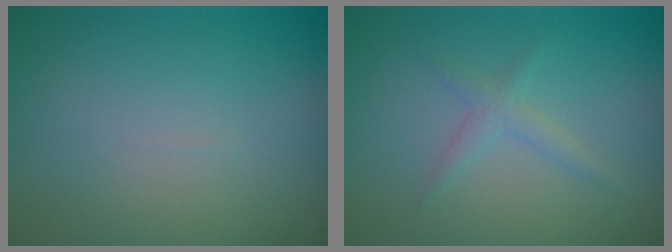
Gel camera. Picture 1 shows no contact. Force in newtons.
{"total": 1.3, "press": 1.3, "slide": 0.0}